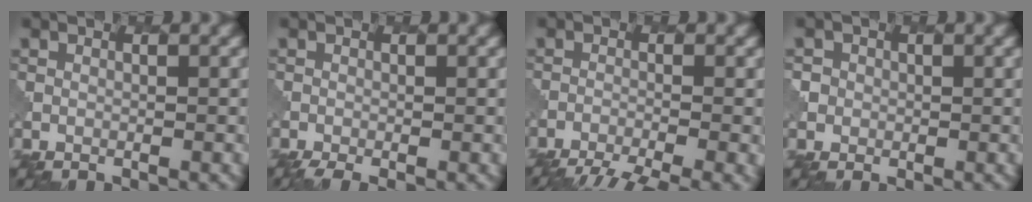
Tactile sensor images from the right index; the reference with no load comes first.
{"total": 1.8, "force": [-1.3, 0.4, 1.2], "torque": [-0.020, -0.004, -0.022]}
{"total": 6.8, "force": [-5.5, 1.4, 3.7], "torque": [-0.063, -0.026, -0.080]}
{"total": 2.0, "force": [0.0, 2.0, -0.2], "torque": [0.017, 0.009, -0.010]}